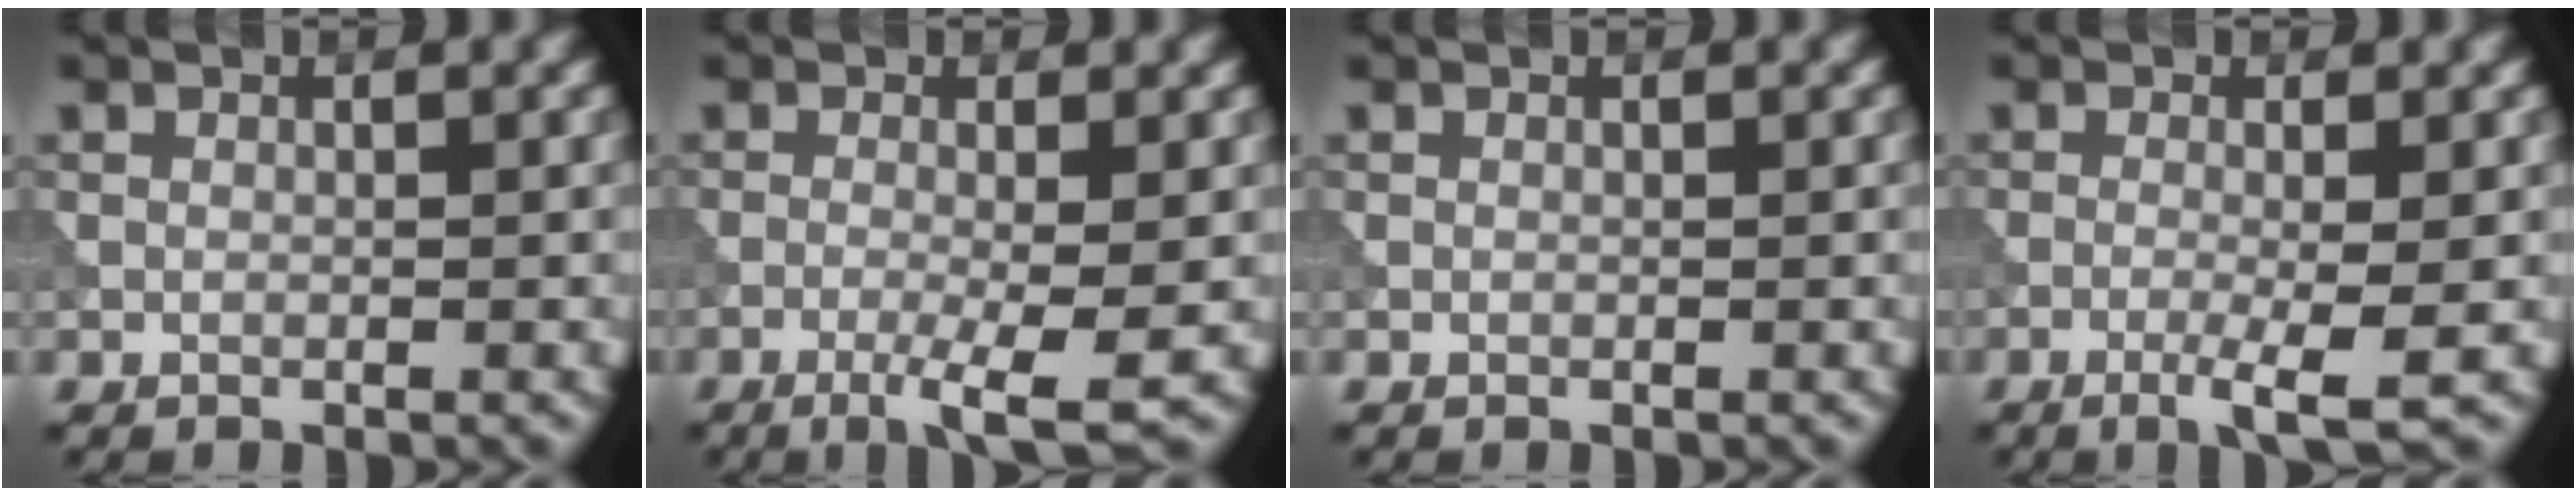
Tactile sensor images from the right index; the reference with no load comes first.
{"total": 4.4, "force": [-1.7, 0.7, 4.0], "torque": [-0.069, -0.006, -0.033]}
{"total": 0.0}
{"total": 3.5, "force": [-1.2, 0.5, 3.2], "torque": [-0.055, -0.004, -0.025]}